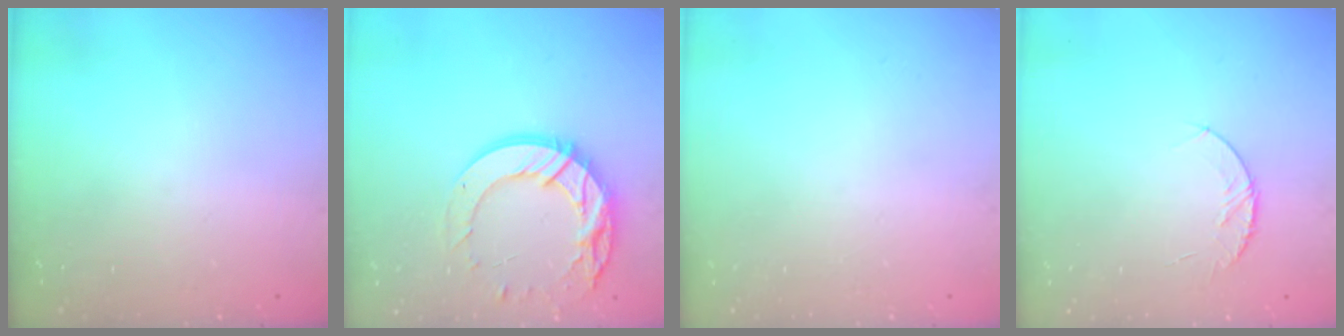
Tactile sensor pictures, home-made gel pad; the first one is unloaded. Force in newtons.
{"total": 16.8, "press": 16.8, "slide": 1.4}
{"total": 0.0}
{"total": 5.3, "press": 5.3, "slide": 0.6}